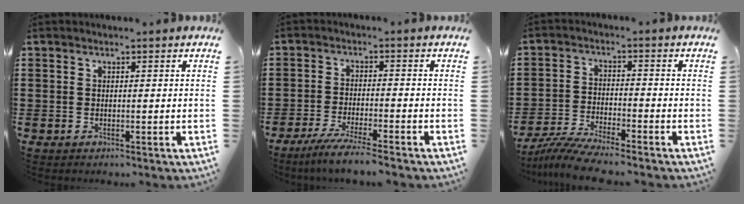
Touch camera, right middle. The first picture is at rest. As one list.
[{"total": 4.6, "force": [-4.1, -0.4, 2.2], "torque": [-0.049, -0.018, -0.077]}, {"total": 6.2, "force": [-5.8, -0.1, 2.0], "torque": [-0.051, -0.015, -0.114]}]